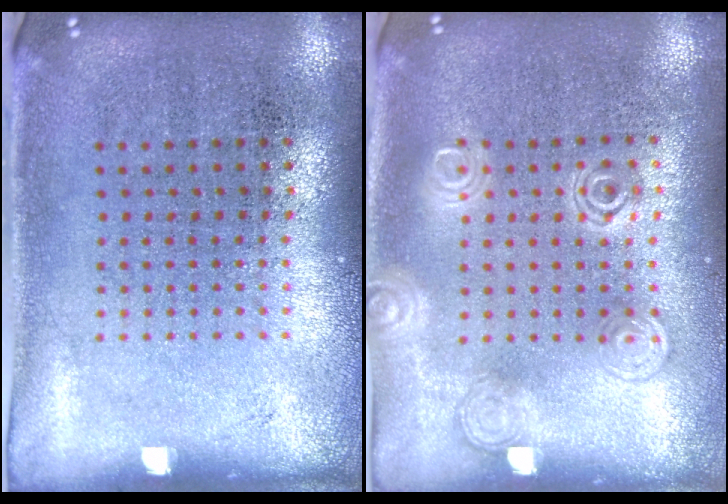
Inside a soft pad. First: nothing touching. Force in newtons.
{"total": 1.3, "press": 1.3, "slide": 0.2}